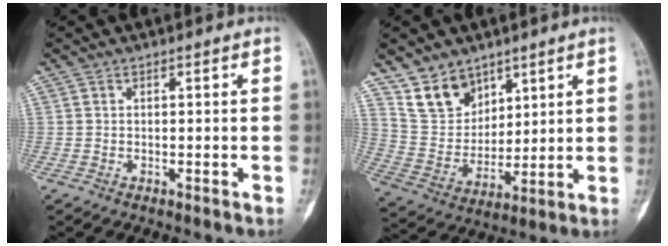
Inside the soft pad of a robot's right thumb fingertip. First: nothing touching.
{"total": 10.7, "force": [7.6, 6.9, 3.1], "torque": [-0.030, -0.052, 0.163]}